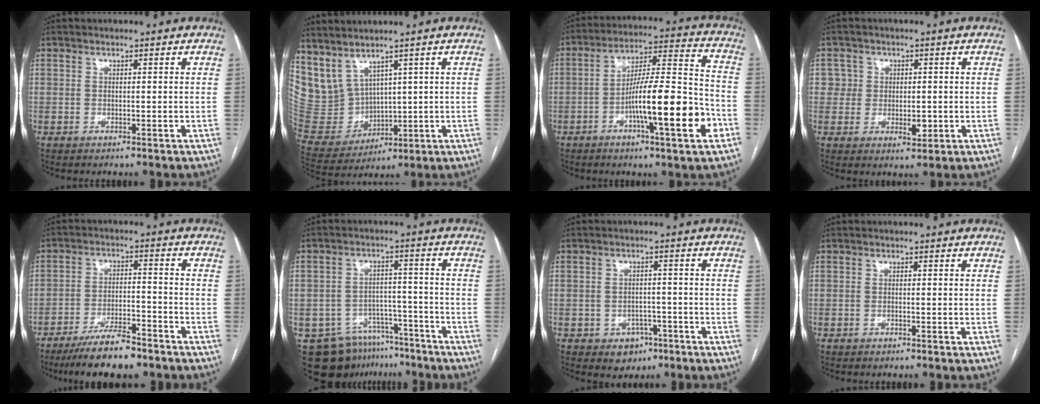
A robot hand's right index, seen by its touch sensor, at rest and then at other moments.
{"total": 9.5, "force": [6.3, 5.8, 4.0], "torque": [-0.103, 0.002, 0.159]}
{"total": 16.8, "force": [-5.9, 1.6, 15.6], "torque": [-0.255, 0.004, -0.092]}
{"total": 4.3, "force": [0.2, 4.0, 1.5], "torque": [-0.005, 0.004, 0.005]}
{"total": 10.1, "force": [-8.1, 2.4, 5.6], "torque": [-0.096, -0.011, -0.140]}
{"total": 12.2, "force": [-9.2, 7.6, 2.6], "torque": [-0.038, 0.031, -0.131]}
{"total": 4.5, "force": [-2.3, 3.5, 1.4], "torque": [-0.012, 0.009, -0.023]}
{"total": 0.0}